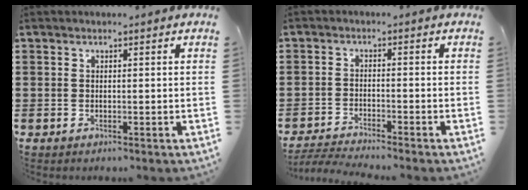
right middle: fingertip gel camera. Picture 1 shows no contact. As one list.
[{"total": 3.1, "force": [-3.0, -0.1, 0.7], "torque": [-0.027, -0.005, -0.067]}]